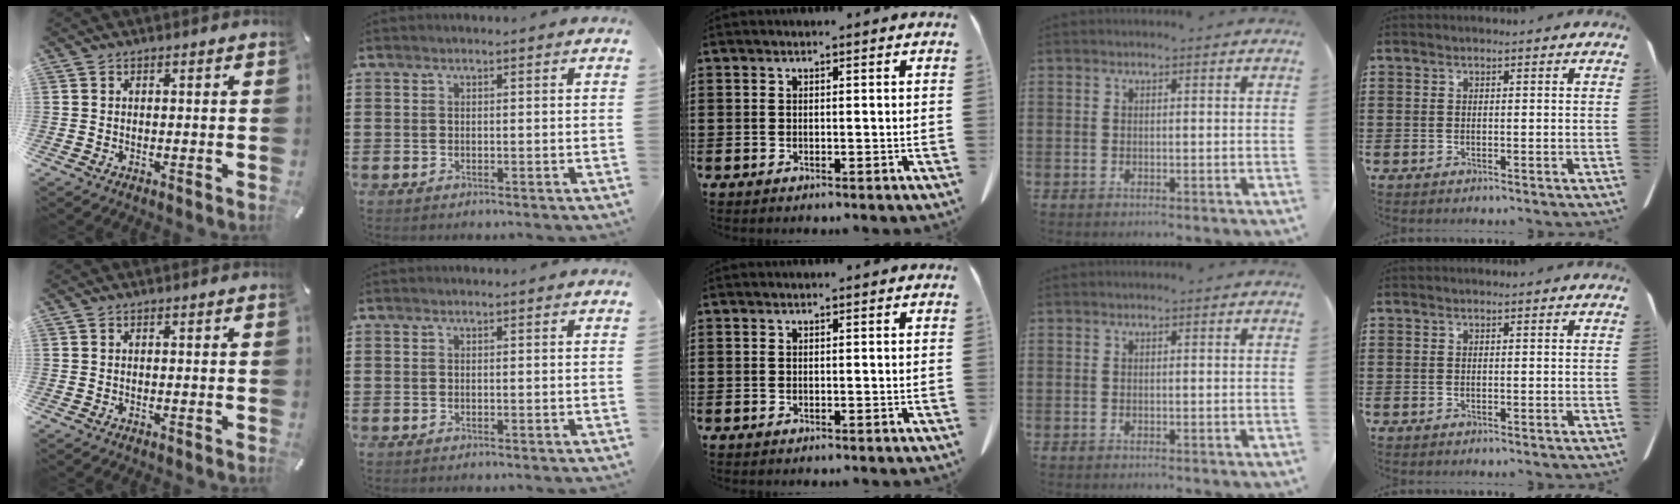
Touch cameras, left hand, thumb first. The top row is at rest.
{}